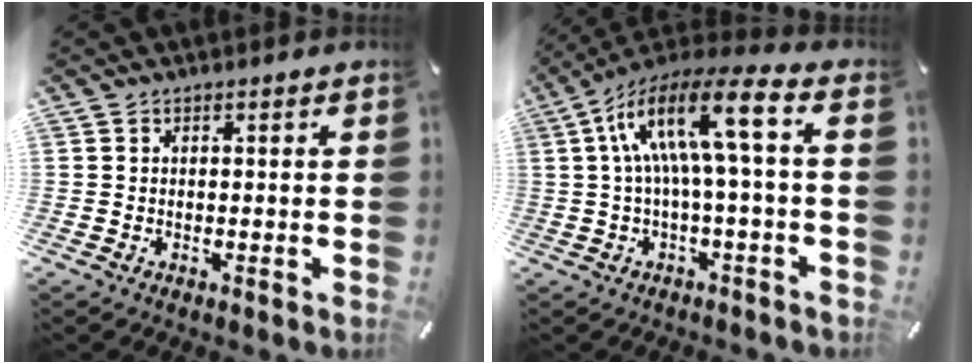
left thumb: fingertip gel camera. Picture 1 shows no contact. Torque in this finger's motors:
{"motor_torque": [1.08, 3.24, 1.46, -1.31, 0.71]}